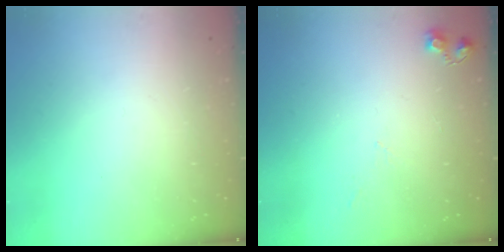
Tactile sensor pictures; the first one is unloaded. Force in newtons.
{"total": 6.6, "press": 6.5, "slide": 0.9}